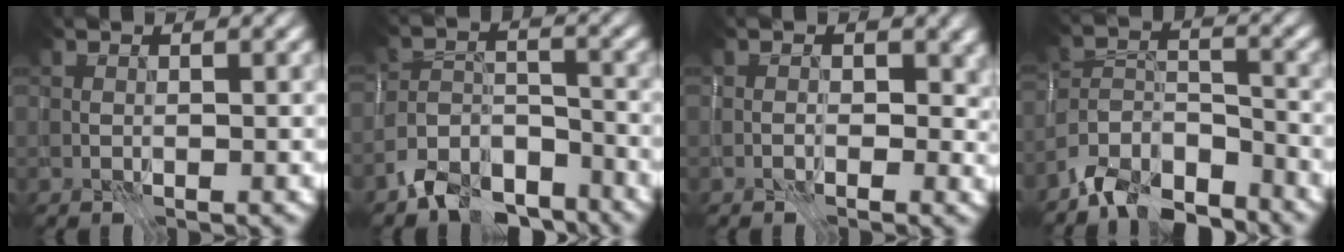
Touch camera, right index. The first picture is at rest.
{"total": 6.5, "force": [-5.3, 3.1, 2.2], "torque": [-0.037, -0.006, -0.104]}
{"total": 2.3, "force": [-0.3, 1.6, 1.6], "torque": [-0.018, -0.005, -0.011]}
{"total": 7.0, "force": [-6.1, 2.6, 2.4], "torque": [-0.040, -0.006, -0.121]}